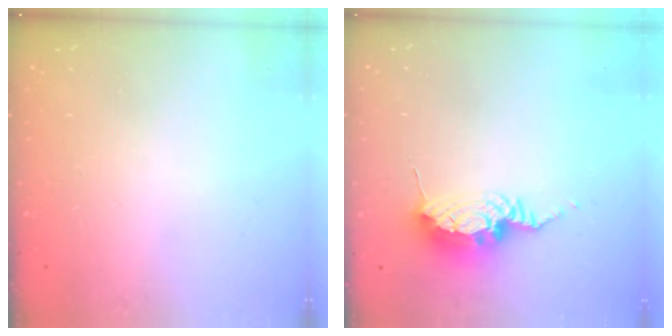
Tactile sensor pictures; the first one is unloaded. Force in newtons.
{"total": 10.0, "press": 10.0, "slide": 1.1}